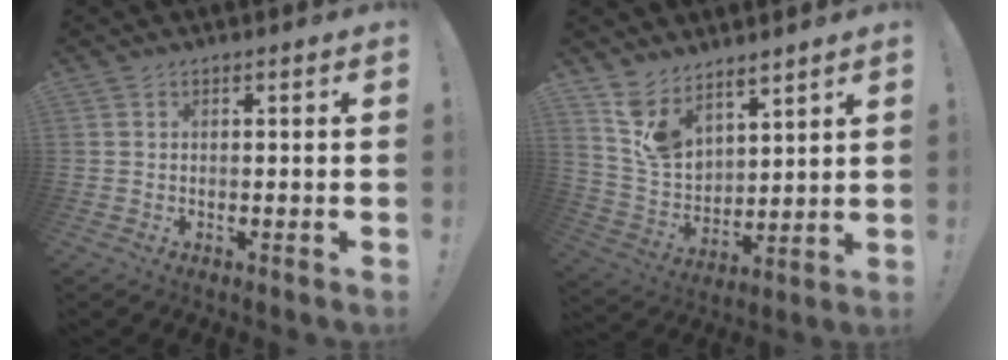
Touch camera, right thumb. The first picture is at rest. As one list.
[{"total": 10.5, "force": [8.9, 5.0, 2.6], "torque": [-0.069, -0.074, 0.174]}]